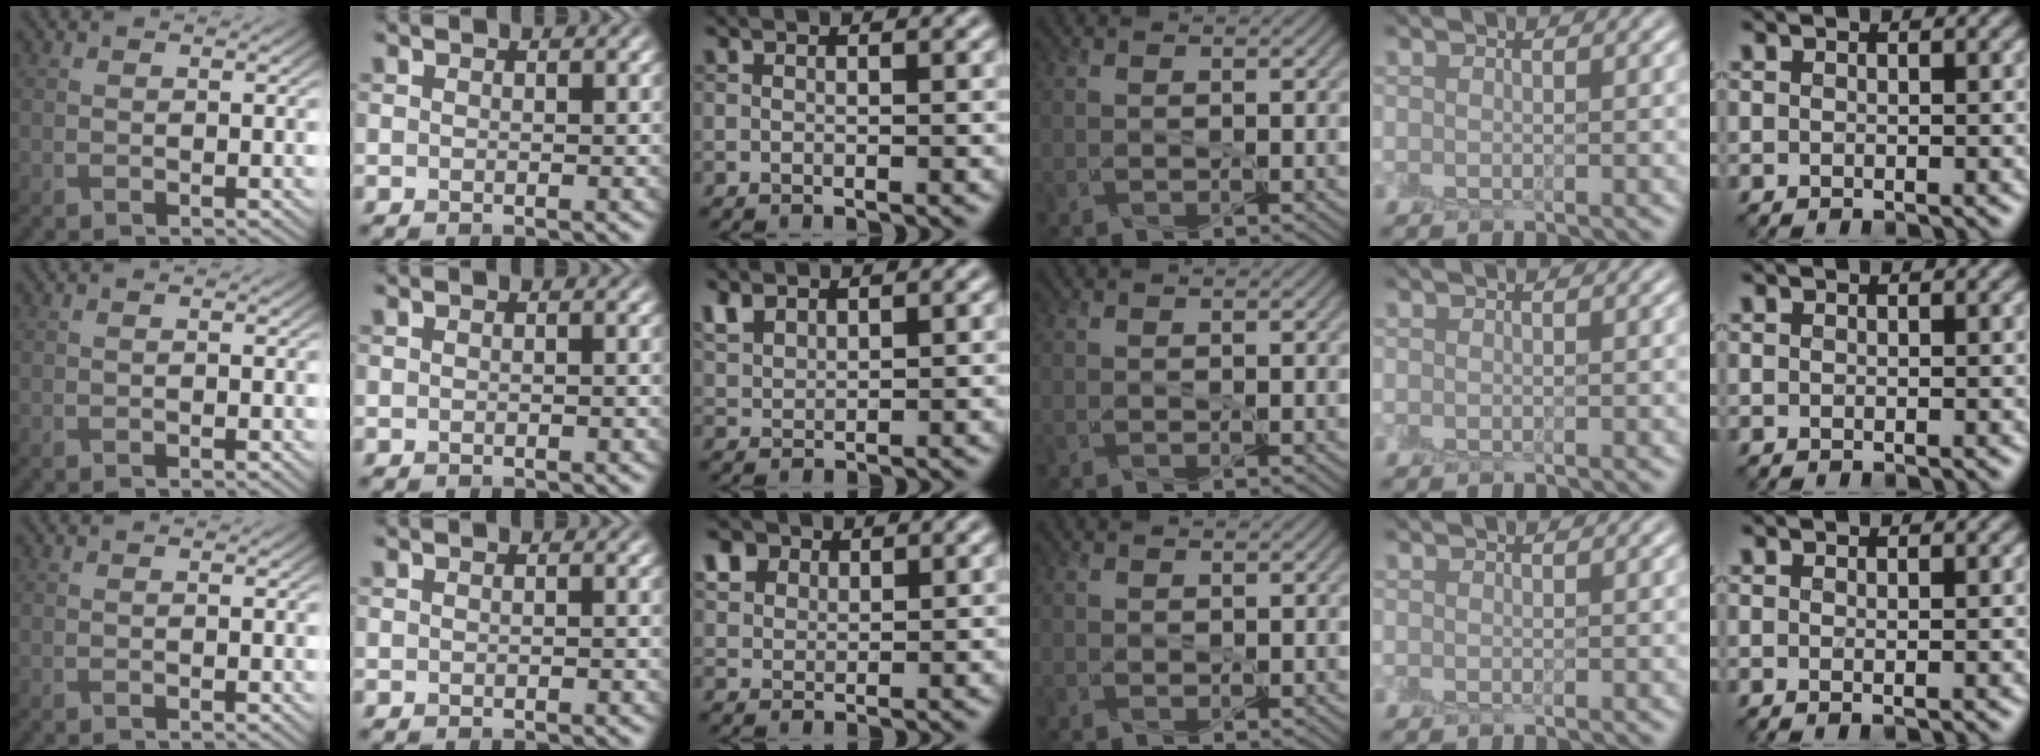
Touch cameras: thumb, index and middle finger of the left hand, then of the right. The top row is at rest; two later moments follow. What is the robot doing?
{"motion": "peel", "object": "lint roller sheet"}